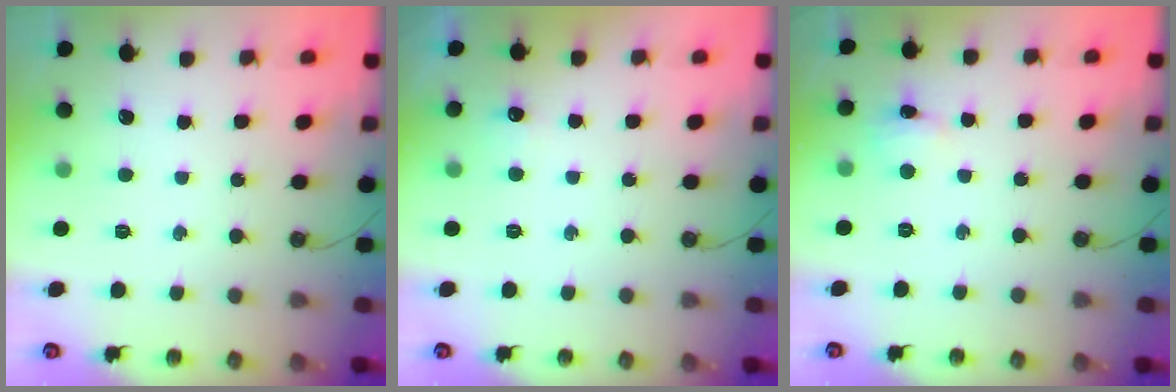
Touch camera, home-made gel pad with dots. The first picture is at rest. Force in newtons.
{"total": 4.1, "press": 4.0, "slide": 0.6}
{"total": 2.9, "press": 2.9, "slide": 0.5}